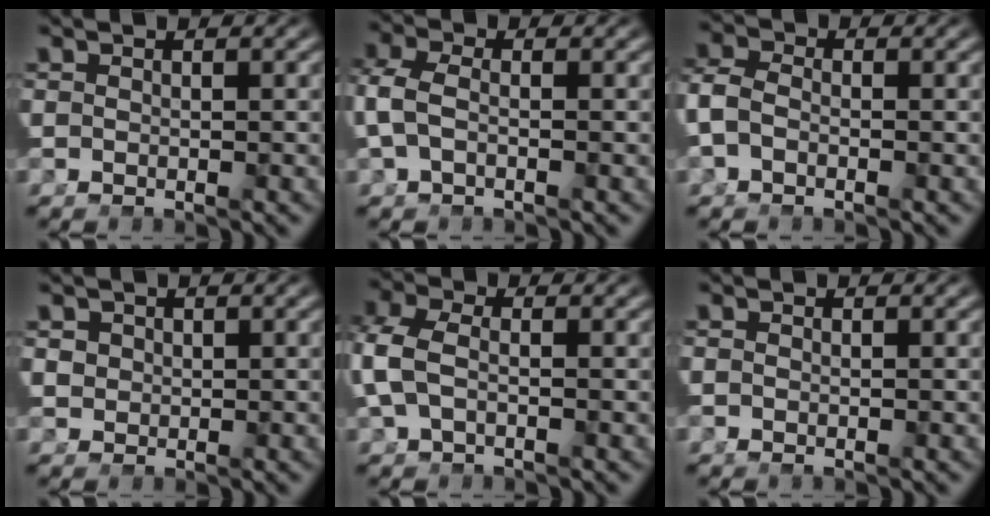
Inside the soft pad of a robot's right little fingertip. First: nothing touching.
{"total": 3.3, "force": [0.0, 2.5, 2.2], "torque": [-0.063, 0.003, -0.004]}
{"total": 3.7, "force": [-0.3, 3.2, 1.9], "torque": [-0.052, 0.003, -0.014]}
{"total": 1.4, "force": [0.4, 1.3, 0.2], "torque": [-0.006, -0.002, 0.012]}
{"total": 3.9, "force": [0.0, 3.1, 2.5], "torque": [-0.076, 0.000, 0.000]}
{"total": 0.6, "force": [-0.2, 0.5, 0.2], "torque": [-0.008, -0.003, -0.003]}